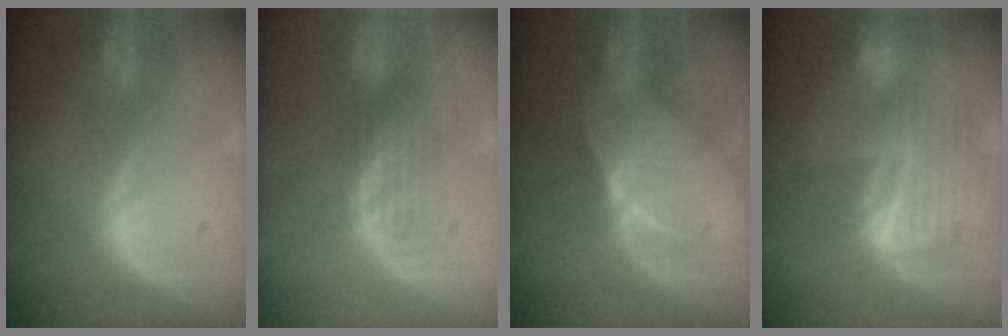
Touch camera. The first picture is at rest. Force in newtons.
{"total": 3.5, "press": 3.2, "slide": 1.5}
{"total": 7.2, "press": 6.4, "slide": 3.3}
{"total": 9.8, "press": 8.4, "slide": 4.9}